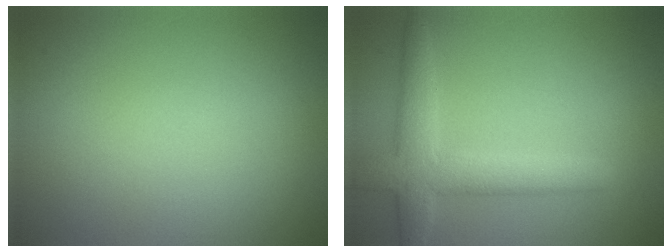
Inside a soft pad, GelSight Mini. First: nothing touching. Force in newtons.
{"total": 4.5, "press": 4.5, "slide": 0.2}